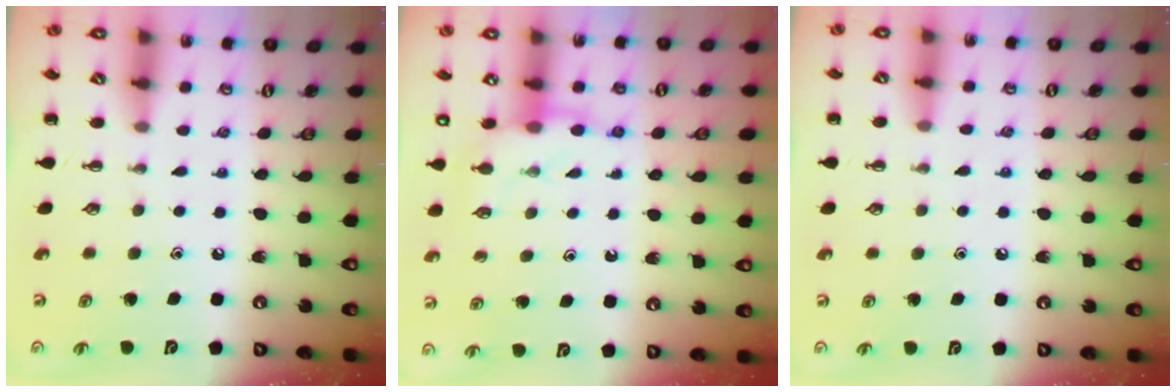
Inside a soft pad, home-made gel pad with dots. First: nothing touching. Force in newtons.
{"total": 9.2, "press": 9.2, "slide": 0.6}
{"total": 7.4, "press": 6.9, "slide": 2.6}